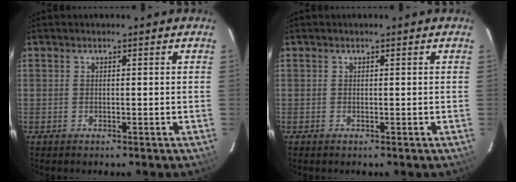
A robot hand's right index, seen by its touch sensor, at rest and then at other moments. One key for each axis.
{"total": 0.0}